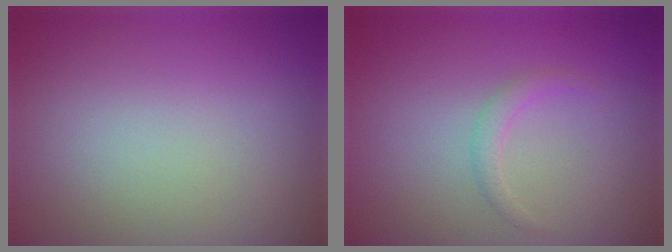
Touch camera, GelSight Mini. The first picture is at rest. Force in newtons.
{"total": 1.1, "press": 1.1, "slide": 0.2}